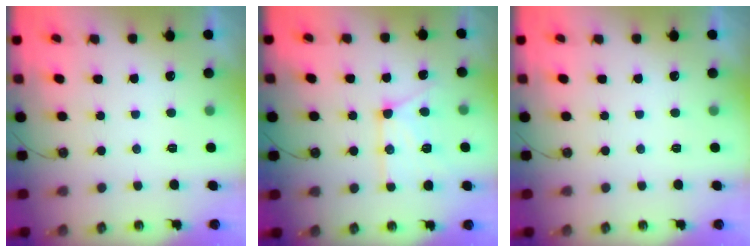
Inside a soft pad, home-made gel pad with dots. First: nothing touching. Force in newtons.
{"total": 12.2, "press": 12.2, "slide": 0.4}
{"total": 0.0}